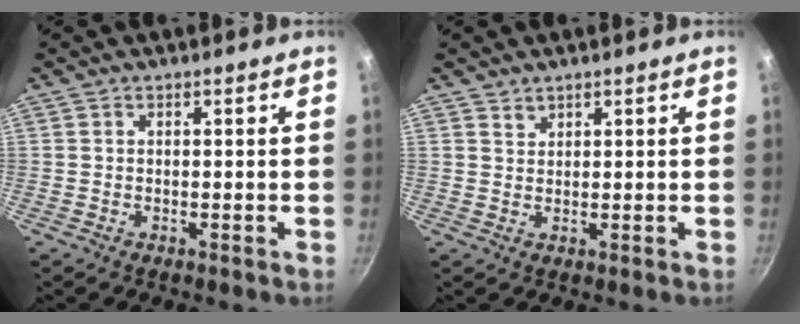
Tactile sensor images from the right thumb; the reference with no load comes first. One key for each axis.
{"total": 1.5, "fx": 1.2, "fy": 0.8, "fz": 0.2, "tx": 0.006, "ty": -0.002, "tz": 0.022}